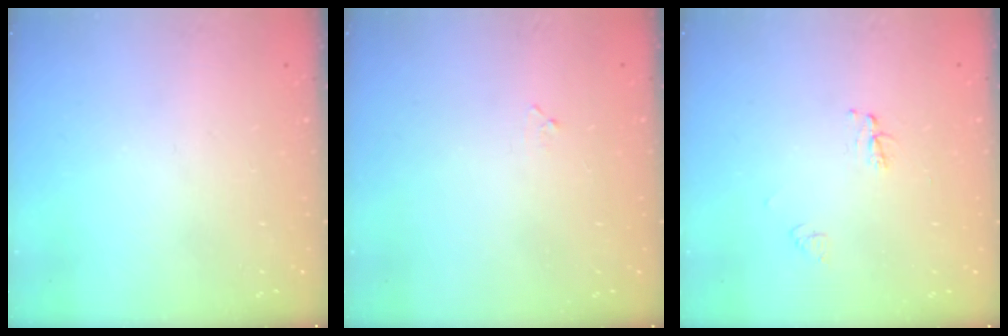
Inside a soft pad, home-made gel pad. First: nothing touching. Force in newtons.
{"total": 3.6, "press": 3.6, "slide": 0.5}
{"total": 4.3, "press": 4.3, "slide": 0.4}